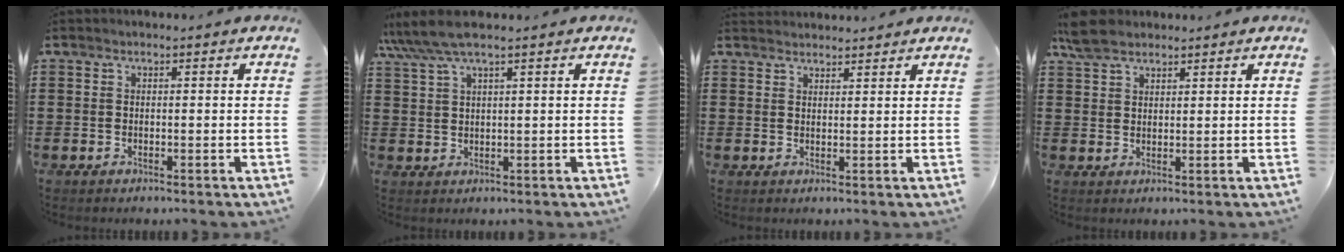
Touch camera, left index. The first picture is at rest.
{"total": 4.6, "force": [3.3, 0.4, 3.2], "torque": [-0.076, -0.002, 0.057]}
{"total": 2.0, "force": [2.0, 0.2, -0.1], "torque": [-0.003, -0.003, 0.039]}
{"total": 4.8, "force": [3.7, 2.1, 2.2], "torque": [-0.055, 0.005, 0.071]}